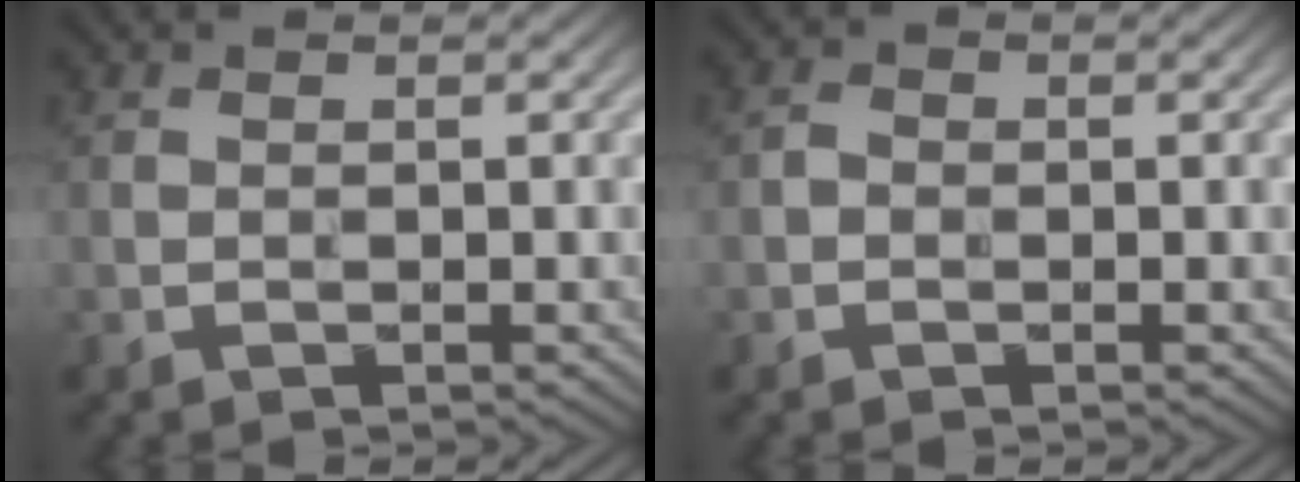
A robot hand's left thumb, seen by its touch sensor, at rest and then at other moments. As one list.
[{"total": 0.9, "force": [-0.3, 0.8, 0.4], "torque": [-0.008, -0.001, -0.010]}]